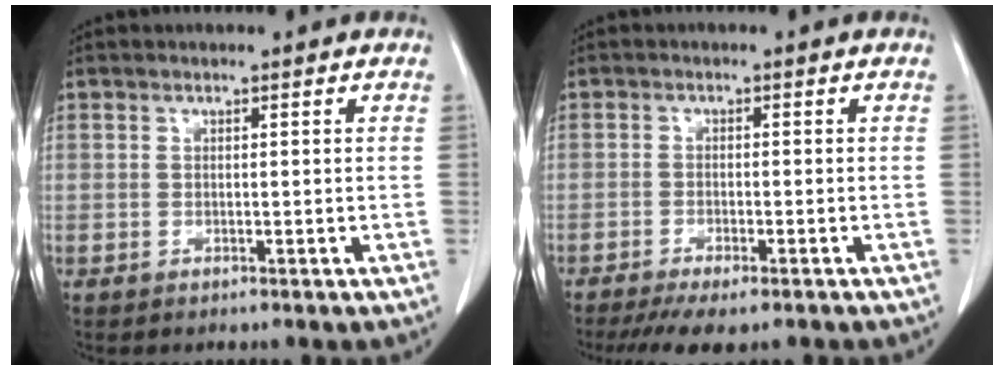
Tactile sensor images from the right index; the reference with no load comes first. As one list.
[{"total": 7.0, "force": [-5.5, 1.3, 4.1], "torque": [-0.061, -0.013, -0.084]}]